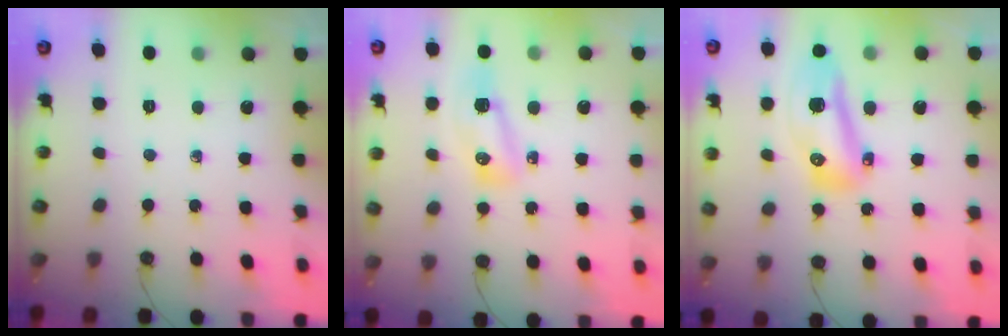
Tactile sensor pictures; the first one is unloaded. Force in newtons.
{"total": 8.6, "press": 8.3, "slide": 2.2}
{"total": 27.4, "press": 16.3, "slide": 22.0}